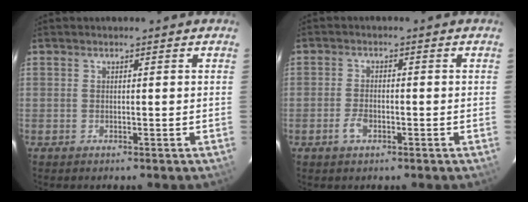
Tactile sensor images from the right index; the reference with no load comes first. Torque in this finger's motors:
{"motor_torque": [0.58, -0.13, 0.17, 0.05]}